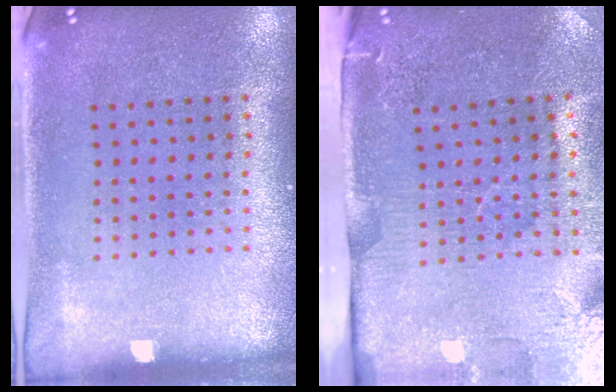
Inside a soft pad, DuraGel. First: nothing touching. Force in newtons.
{"total": 4.5, "press": 3.7, "slide": 2.5}